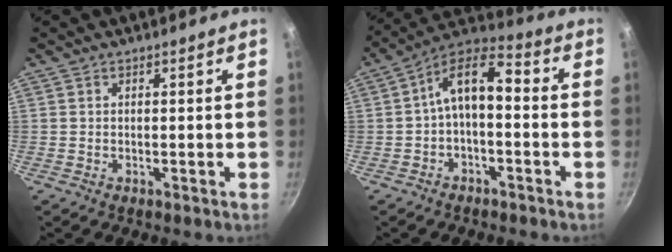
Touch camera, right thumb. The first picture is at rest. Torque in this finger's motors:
{"motor_torque": [-0.86, 0.73, 0.00, 0.21, 0.08]}